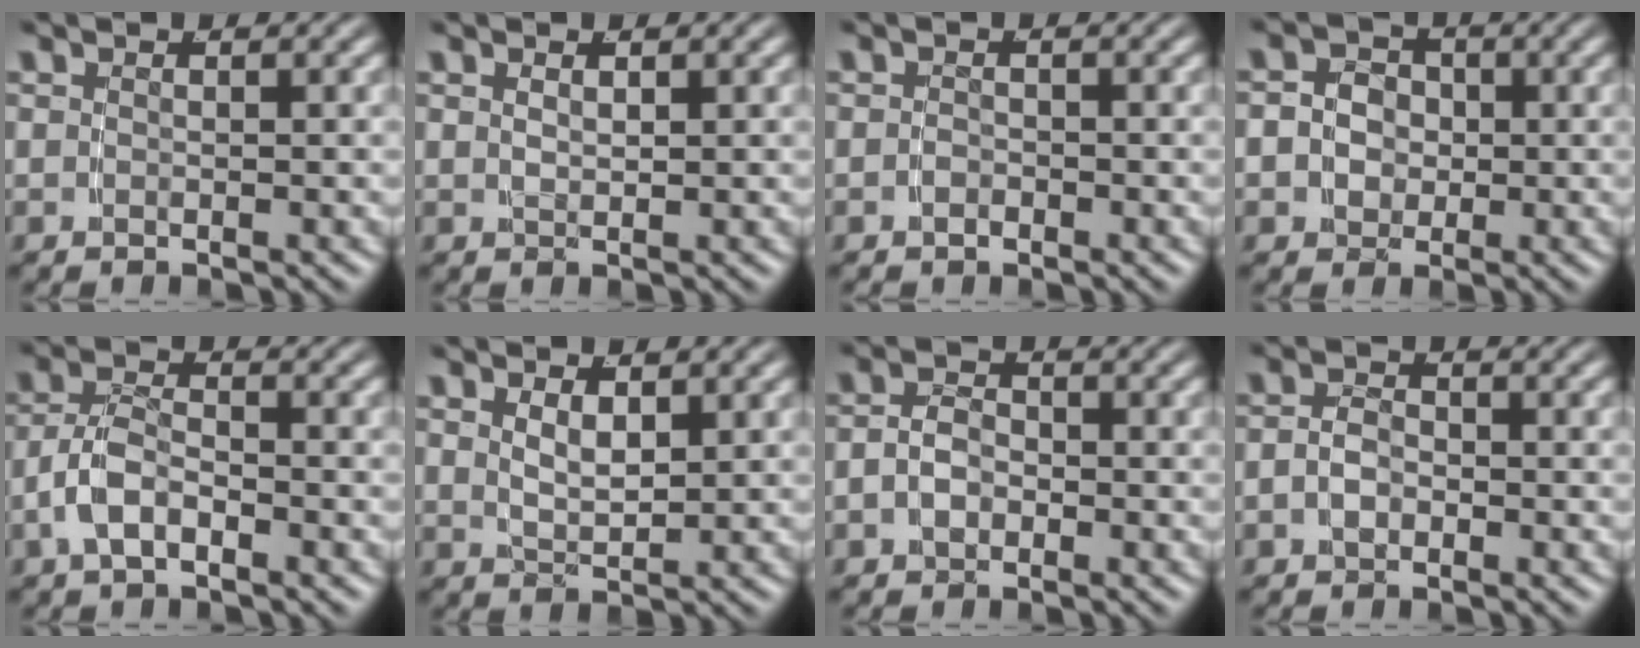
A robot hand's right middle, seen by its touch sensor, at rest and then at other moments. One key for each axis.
{"total": 0.9, "fx": 0.4, "fy": 0.0, "fz": 0.8, "tx": -0.012, "ty": -0.006, "tz": 0.017}
{"total": 0.7, "fx": -0.7, "fy": 0.2, "fz": 0.1, "tx": -0.008, "ty": -0.008, "tz": -0.009}
{"total": 5.6, "fx": -0.5, "fy": 5.1, "fz": 2.2, "tx": -0.061, "ty": -0.024, "tz": -0.006}
{"total": 3.4, "fx": -1.6, "fy": 1.8, "fz": 2.4, "tx": -0.052, "ty": -0.008, "tz": -0.026}
{"total": 2.2, "fx": 0.8, "fy": 0.8, "fz": 1.9, "tx": -0.031, "ty": -0.010, "tz": 0.026}
{"total": 2.8, "fx": -1.0, "fy": 2.1, "fz": 1.5, "tx": -0.038, "ty": -0.010, "tz": -0.014}
{"total": 2.0, "fx": -0.9, "fy": 1.4, "fz": 1.1, "tx": -0.031, "ty": -0.009, "tz": -0.013}